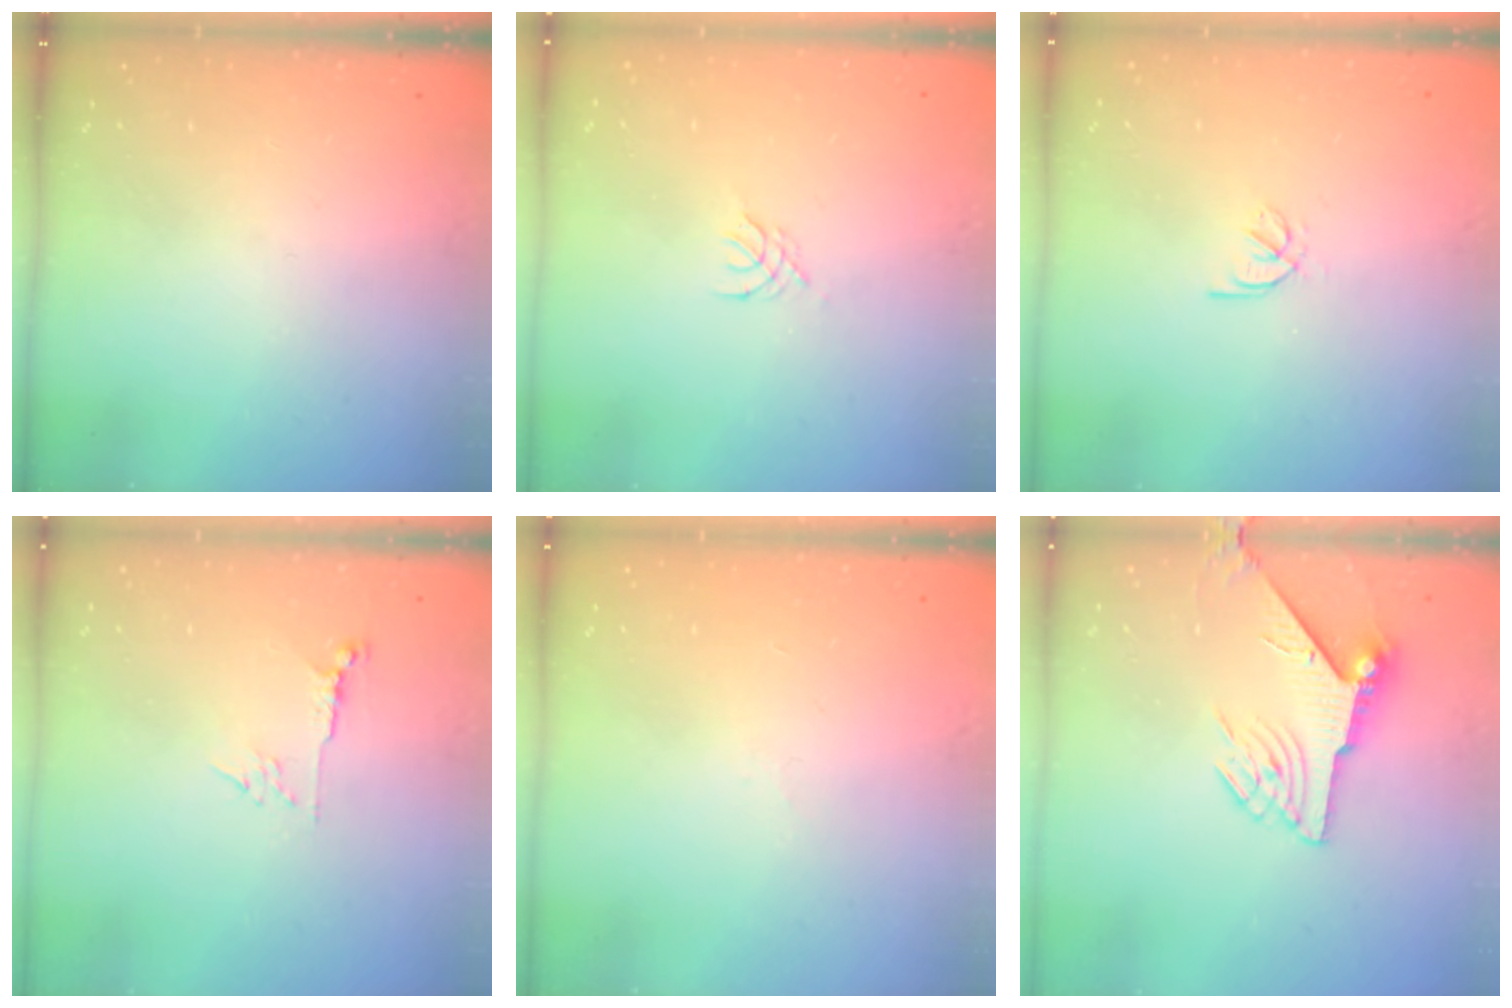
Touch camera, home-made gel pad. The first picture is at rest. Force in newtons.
{"total": 1.2, "press": 1.2, "slide": 0.3}
{"total": 2.3, "press": 2.2, "slide": 0.5}
{"total": 5.1, "press": 5.1, "slide": 0.4}
{"total": 2.0, "press": 1.9, "slide": 0.5}
{"total": 7.0, "press": 7.0, "slide": 0.7}